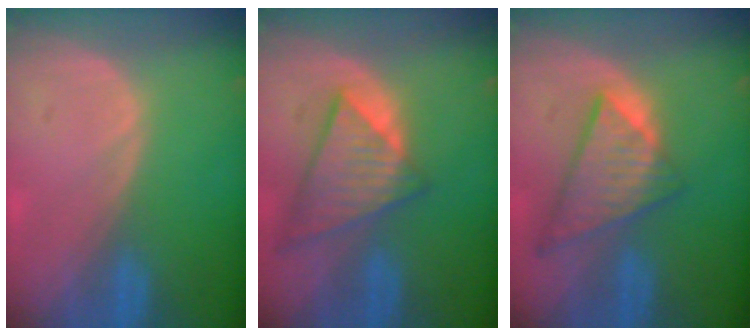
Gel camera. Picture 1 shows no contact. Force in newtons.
{"total": 9.1, "press": 7.9, "slide": 4.5}
{"total": 8.7, "press": 7.5, "slide": 4.4}